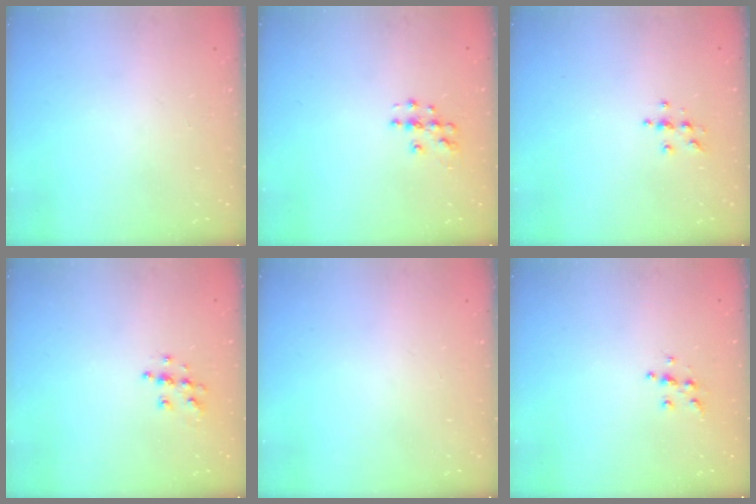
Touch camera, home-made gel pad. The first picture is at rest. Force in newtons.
{"total": 4.9, "press": 4.9, "slide": 0.1}
{"total": 5.0, "press": 4.9, "slide": 0.6}
{"total": 6.2, "press": 6.2, "slide": 0.2}
{"total": 0.0}
{"total": 5.4, "press": 5.4, "slide": 0.5}